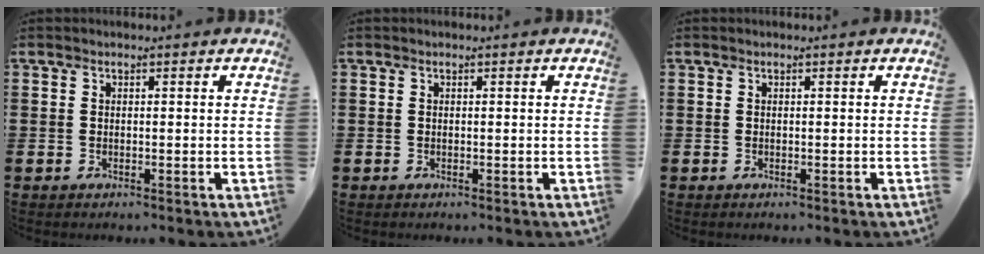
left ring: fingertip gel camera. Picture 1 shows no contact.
{"total": 0.0}
{"total": 0.0}